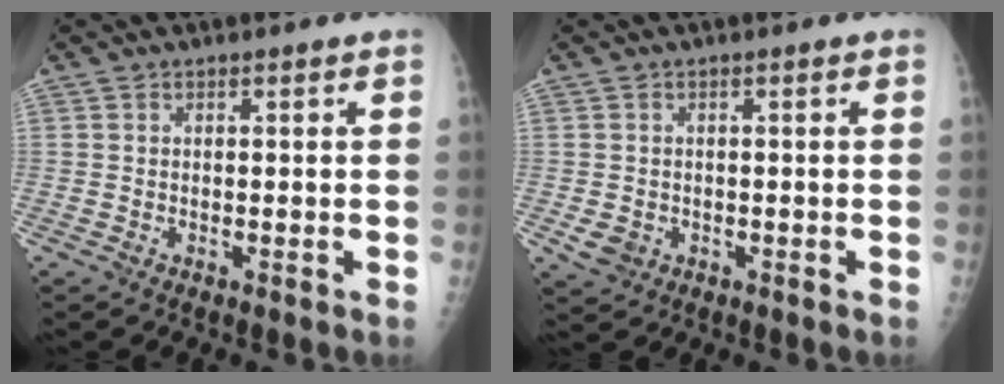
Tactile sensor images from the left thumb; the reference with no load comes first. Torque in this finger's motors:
{"motor_torque": [-0.07, 0.97, 0.31, 0.04, 0.00]}